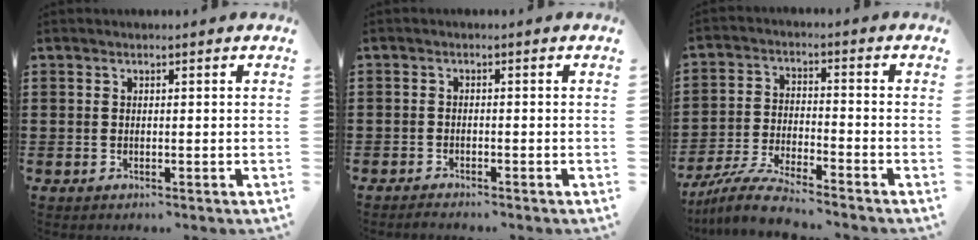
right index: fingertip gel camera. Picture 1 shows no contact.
{"total": 0.9, "force": [-0.9, 0.2, -0.1], "torque": [-0.002, 0.003, -0.020]}
{"total": 6.3, "force": [-5.9, 0.0, 2.2], "torque": [-0.061, -0.009, -0.117]}